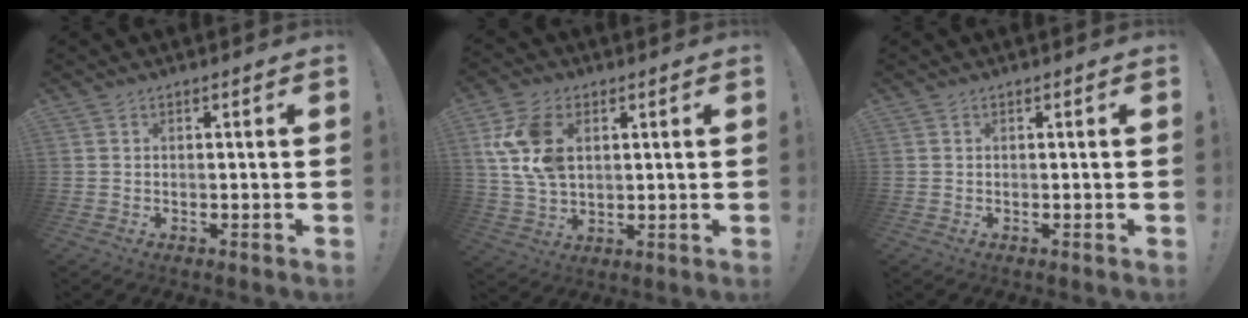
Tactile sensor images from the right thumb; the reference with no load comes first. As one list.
[{"total": 13.0, "force": [3.8, 8.6, 9.1], "torque": [-0.186, -0.003, 0.071]}, {"total": 0.0}]